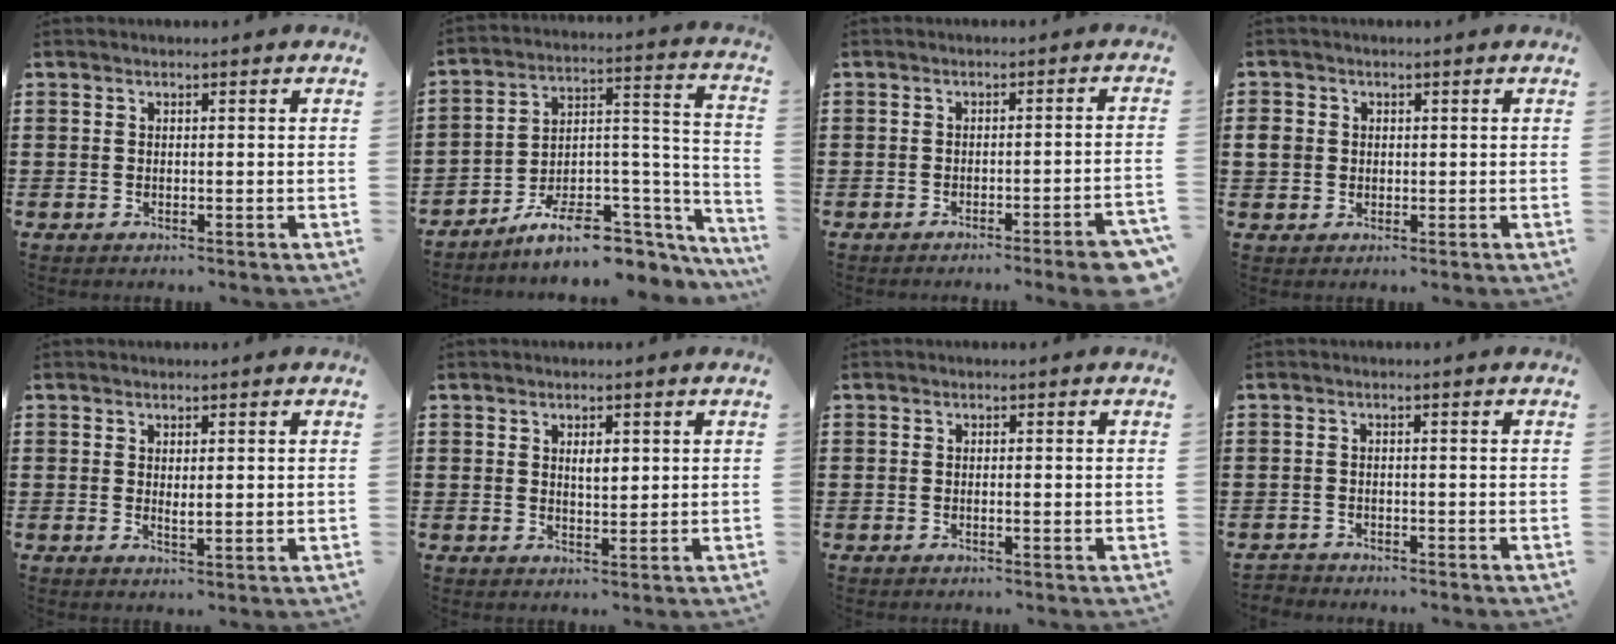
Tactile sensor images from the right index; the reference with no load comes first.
{"total": 8.0, "force": [-6.0, 3.8, 3.8], "torque": [-0.070, 0.007, -0.106]}
{"total": 3.5, "force": [-2.6, -0.4, 2.3], "torque": [-0.036, -0.010, -0.047]}
{"total": 2.4, "force": [0.2, 2.2, 0.8], "torque": [-0.031, 0.006, -0.002]}
{"total": 1.5, "force": [0.3, 0.3, 1.5], "torque": [-0.028, 0.001, 0.006]}
{"total": 2.2, "force": [0.7, 0.9, 1.9], "torque": [-0.031, 0.003, 0.009]}
{"total": 0.9, "force": [-0.2, 0.0, 0.9], "torque": [-0.015, -0.003, -0.004]}
{"total": 1.3, "force": [-1.3, 0.3, -0.1], "torque": [-0.002, 0.003, -0.030]}